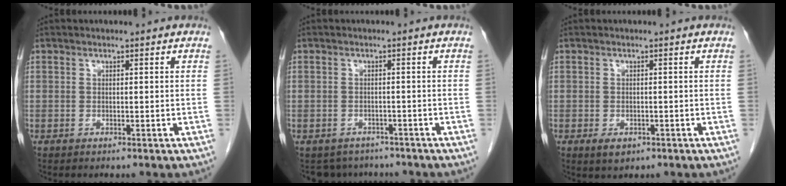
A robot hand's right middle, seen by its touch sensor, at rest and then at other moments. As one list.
[{"total": 5.0, "force": [-4.4, 2.4, -0.1], "torque": [0.010, 0.005, -0.056]}, {"total": 2.2, "force": [-1.1, 1.3, 1.4], "torque": [-0.021, -0.001, -0.005]}]